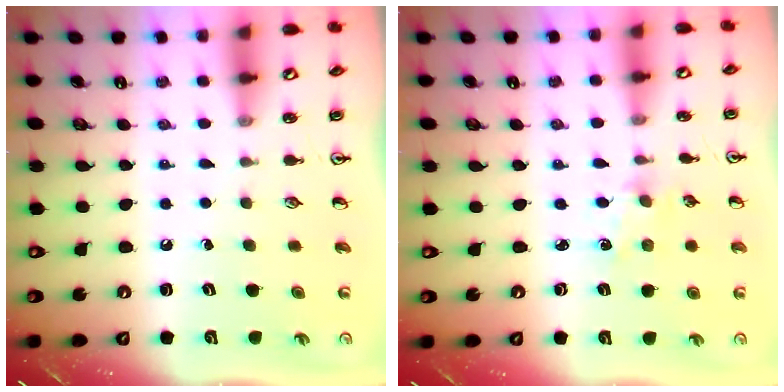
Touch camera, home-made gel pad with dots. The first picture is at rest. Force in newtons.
{"total": 1.6, "press": 1.6, "slide": 0.4}